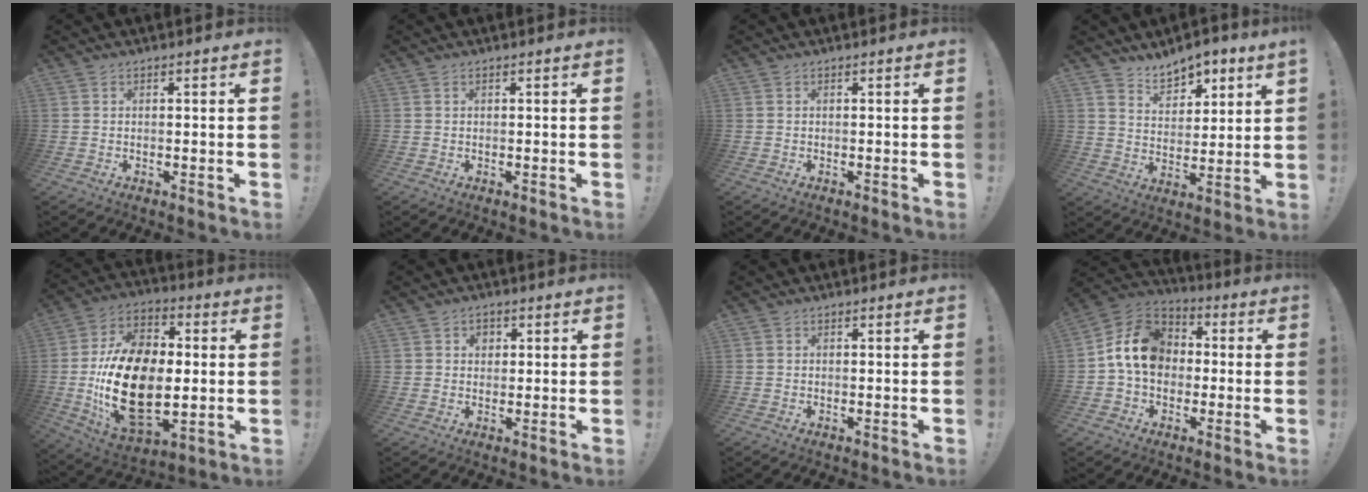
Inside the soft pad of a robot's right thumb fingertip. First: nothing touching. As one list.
[{"total": 0.0}, {"total": 0.0}, {"total": 8.0, "force": [6.7, 3.7, 2.1], "torque": [-0.026, -0.053, 0.124]}, {"total": 25.1, "force": [-2.3, 16.0, 19.3], "torque": [-0.389, 0.008, -0.029]}, {"total": 3.0, "force": [0.8, 2.8, 0.9], "torque": [-0.009, 0.000, 0.013]}, {"total": 0.0}, {"total": 14.2, "force": [1.1, 11.3, 8.6], "torque": [-0.140, 0.020, 0.029]}]